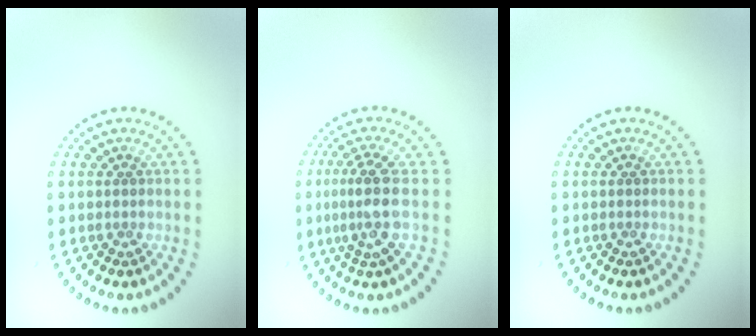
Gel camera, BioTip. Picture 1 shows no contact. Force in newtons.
{"total": 3.3, "press": 2.5, "slide": 2.1}
{"total": 0.0}